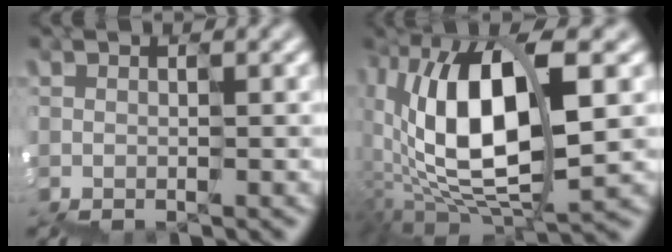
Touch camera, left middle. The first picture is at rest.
{"total": 9.3, "force": [1.5, 3.9, 8.3], "torque": [-0.172, 0.021, 0.026]}